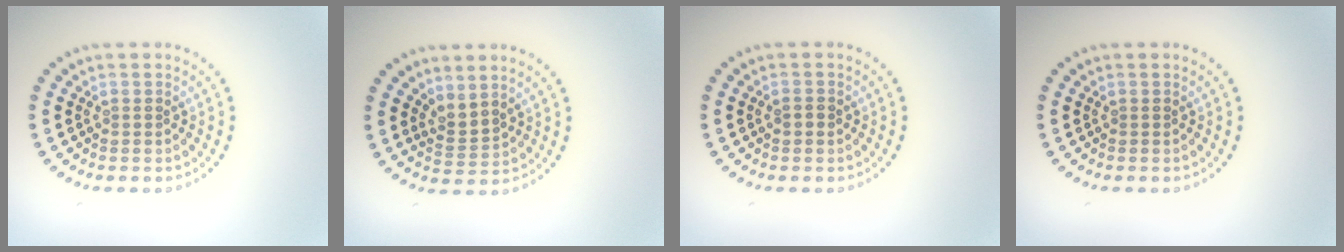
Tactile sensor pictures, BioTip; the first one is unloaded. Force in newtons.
{"total": 2.1, "press": 1.4, "slide": 1.6}
{"total": 1.0, "press": 0.9, "slide": 0.2}
{"total": 0.0}